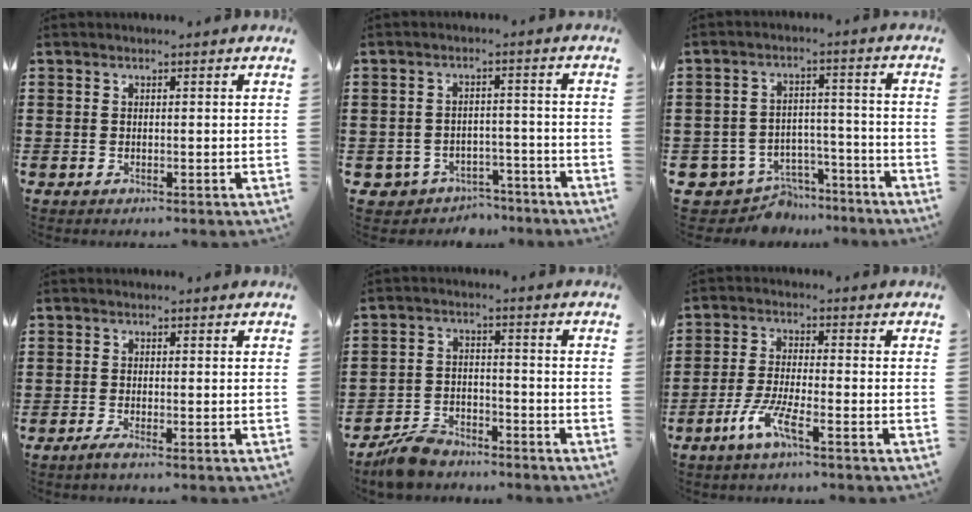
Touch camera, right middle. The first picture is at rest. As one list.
[{"total": 3.6, "force": [-3.4, 1.3, 0.0], "torque": [-0.016, 0.001, -0.077]}, {"total": 6.6, "force": [-5.7, 3.0, 1.1], "torque": [-0.031, 0.022, -0.116]}, {"total": 1.1, "force": [-0.8, 0.1, 0.8], "torque": [-0.014, -0.003, -0.015]}, {"total": 5.5, "force": [-5.2, 1.5, 1.0], "torque": [-0.031, 0.012, -0.106]}, {"total": 5.8, "force": [-3.7, 0.8, 4.4], "torque": [-0.097, -0.007, -0.072]}]